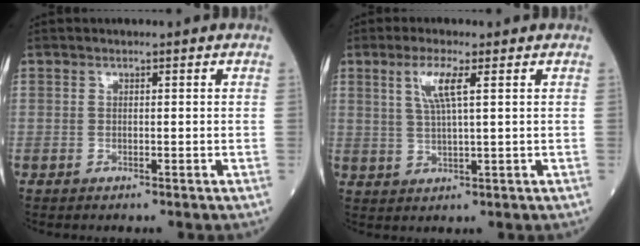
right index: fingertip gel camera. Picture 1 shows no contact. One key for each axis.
{"total": 4.8, "fx": 2.0, "fy": 0.2, "fz": 4.4, "tx": -0.092, "ty": 0.002, "tz": 0.043}